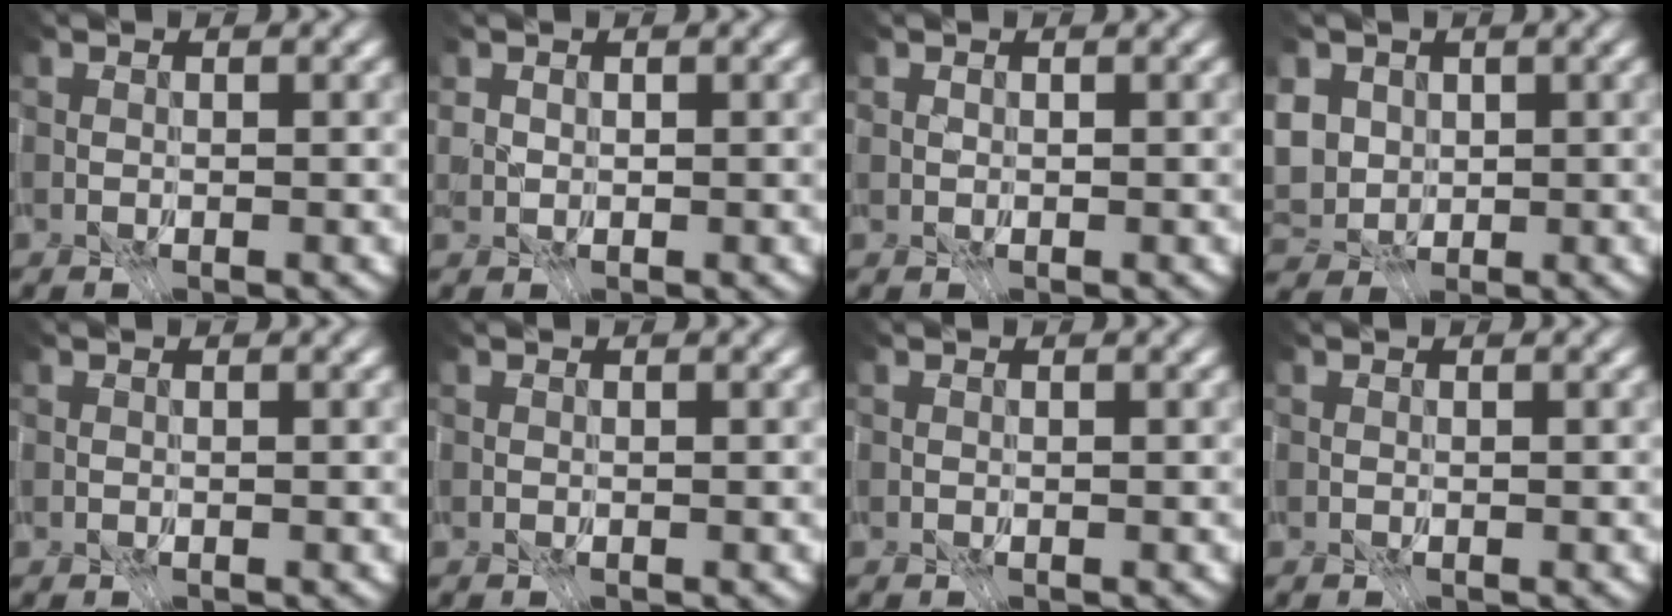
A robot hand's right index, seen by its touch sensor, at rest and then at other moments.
{"total": 0.6, "force": [0.1, -0.1, -0.6], "torque": [0.005, -0.003, 0.008]}
{"total": 1.5, "force": [0.8, 1.1, 0.6], "torque": [-0.013, 0.005, 0.008]}
{"total": 2.8, "force": [0.0, 2.1, 1.9], "torque": [-0.045, 0.001, -0.005]}
{"total": 0.0}
{"total": 0.0}
{"total": 0.0}
{"total": 0.0}